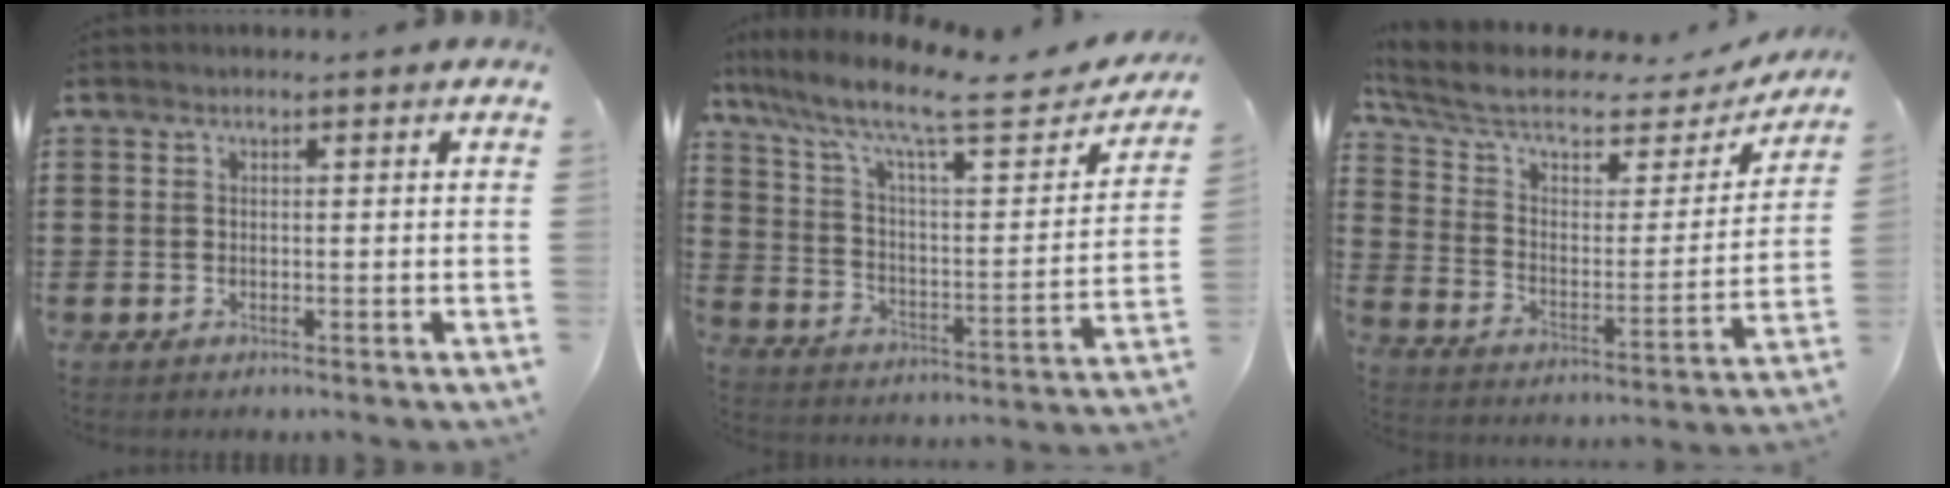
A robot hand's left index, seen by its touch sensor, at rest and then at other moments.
{"total": 11.4, "force": [8.3, 2.2, 7.5], "torque": [-0.158, -0.050, 0.133]}
{"total": 7.5, "force": [5.5, 2.8, 4.2], "torque": [-0.115, -0.035, 0.089]}